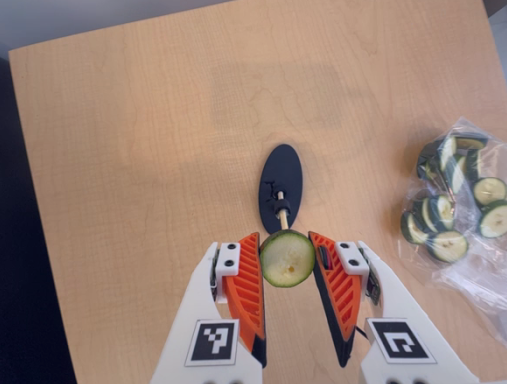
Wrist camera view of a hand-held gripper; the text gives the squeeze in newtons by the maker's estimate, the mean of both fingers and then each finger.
{"total": 9.3, "left": 9.2, "right": 9.4}